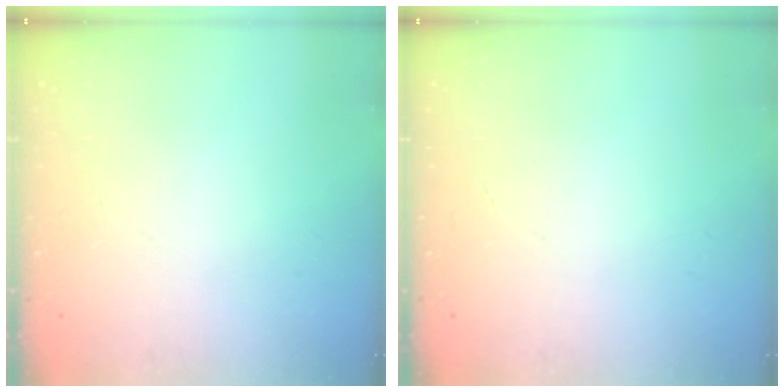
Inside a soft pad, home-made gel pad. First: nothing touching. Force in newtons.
{"total": 0.0}